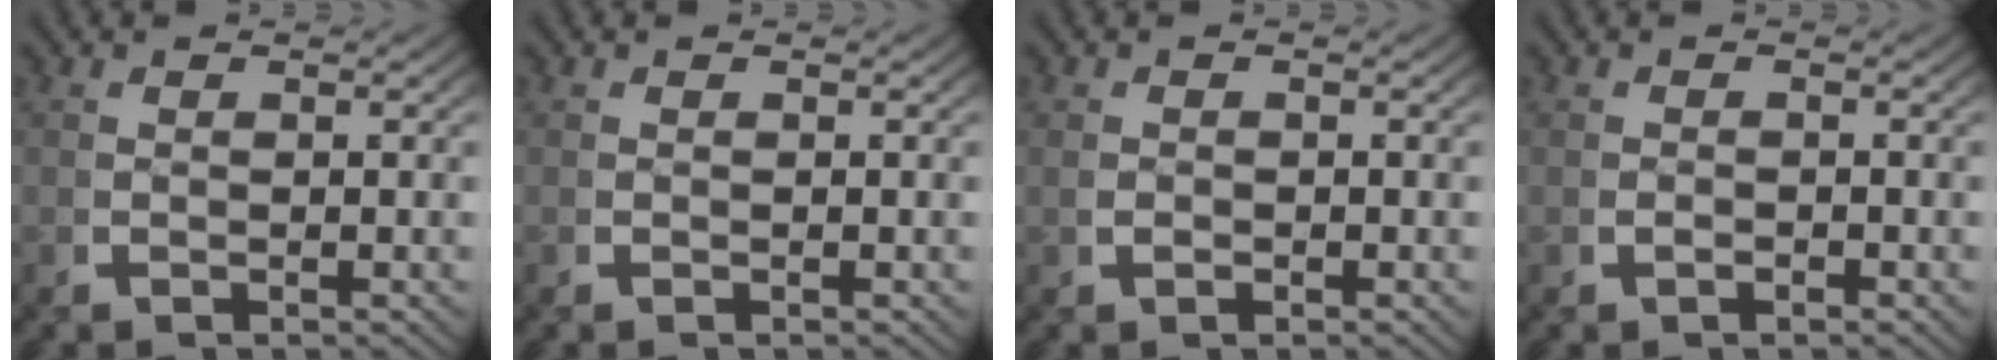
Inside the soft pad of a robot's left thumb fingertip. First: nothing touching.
{"total": 0.0}
{"total": 1.0, "force": [-0.1, 0.8, 0.6], "torque": [-0.020, -0.010, 0.002]}
{"total": 0.6, "force": [-0.4, 0.3, 0.4], "torque": [-0.012, -0.005, -0.004]}